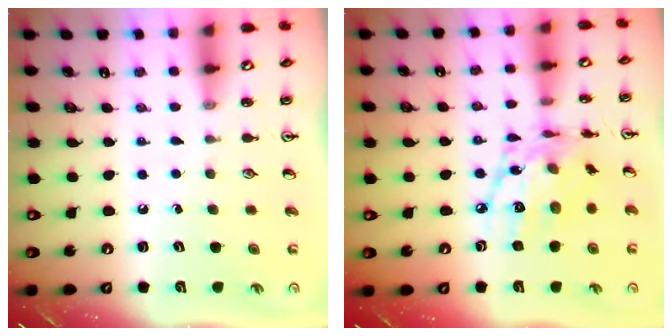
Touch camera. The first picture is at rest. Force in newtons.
{"total": 15.7, "press": 15.7, "slide": 1.2}